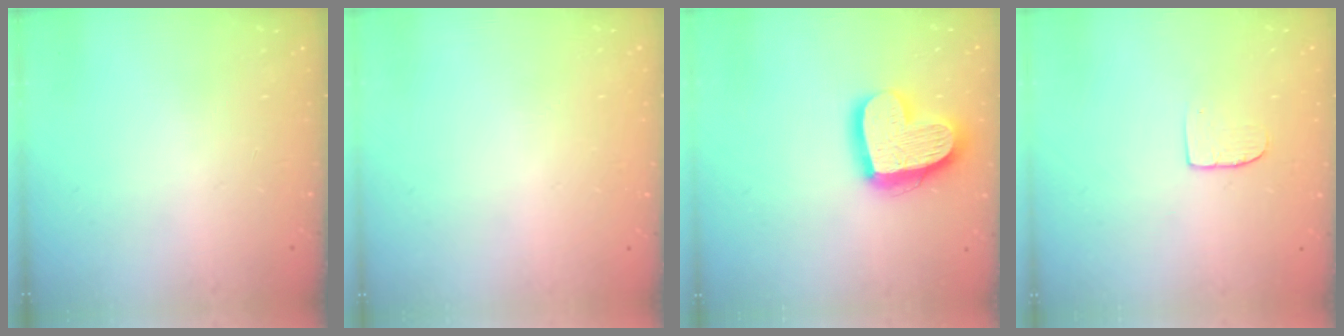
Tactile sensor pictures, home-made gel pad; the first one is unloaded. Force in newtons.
{"total": 0.0}
{"total": 18.0, "press": 17.9, "slide": 1.5}
{"total": 5.1, "press": 5.1, "slide": 0.4}